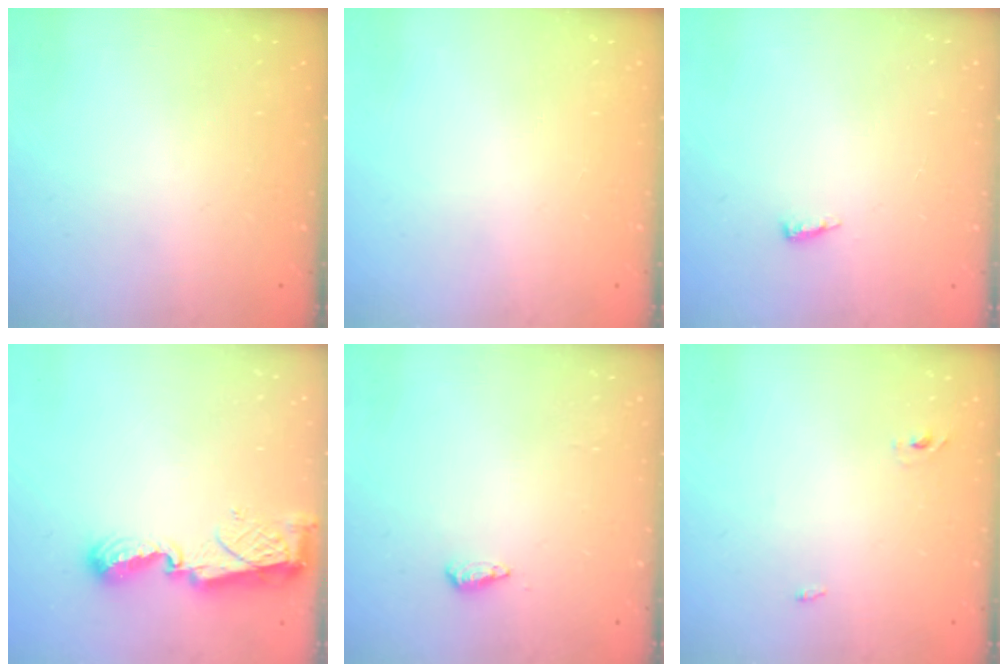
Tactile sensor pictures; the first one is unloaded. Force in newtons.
{"total": 0.0}
{"total": 5.0, "press": 4.9, "slide": 0.9}
{"total": 8.1, "press": 8.1, "slide": 0.9}
{"total": 5.3, "press": 5.2, "slide": 1.1}
{"total": 2.3, "press": 2.1, "slide": 1.0}